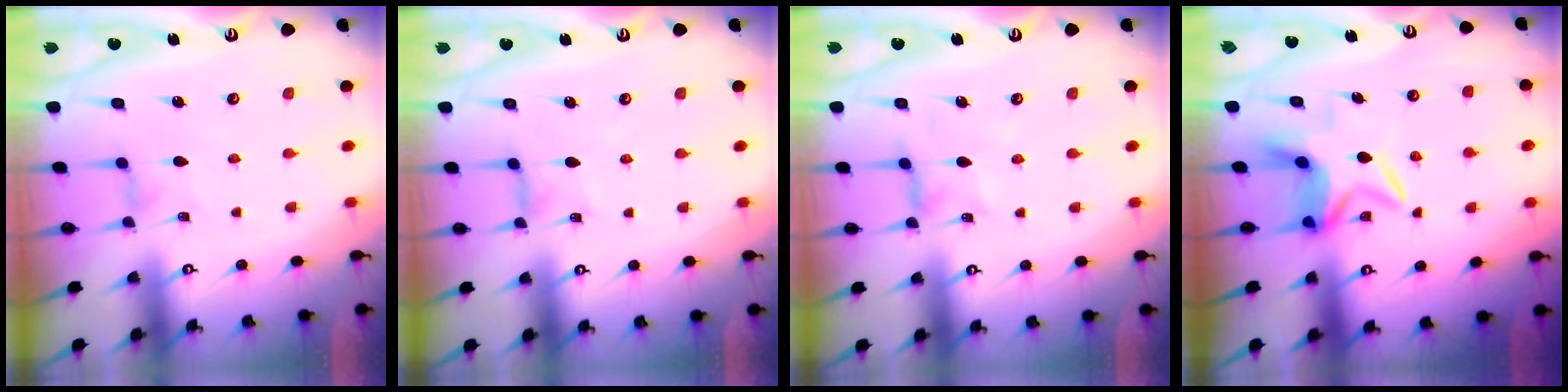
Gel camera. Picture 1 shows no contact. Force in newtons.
{"total": 1.0, "press": 1.0, "slide": 0.1}
{"total": 1.2, "press": 1.2, "slide": 0.3}
{"total": 6.0, "press": 5.8, "slide": 1.5}